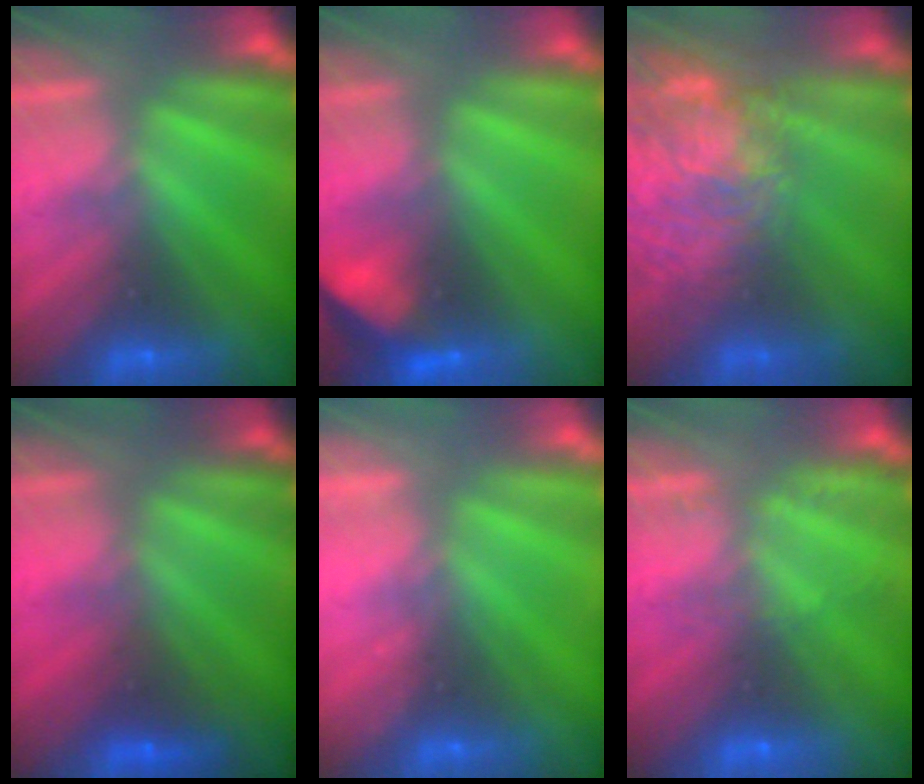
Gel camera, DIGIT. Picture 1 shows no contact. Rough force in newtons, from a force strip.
{"total": 6.0}
{"total": 8.1}
{"total": 1.5}
{"total": 2.2}
{"total": 2.1}